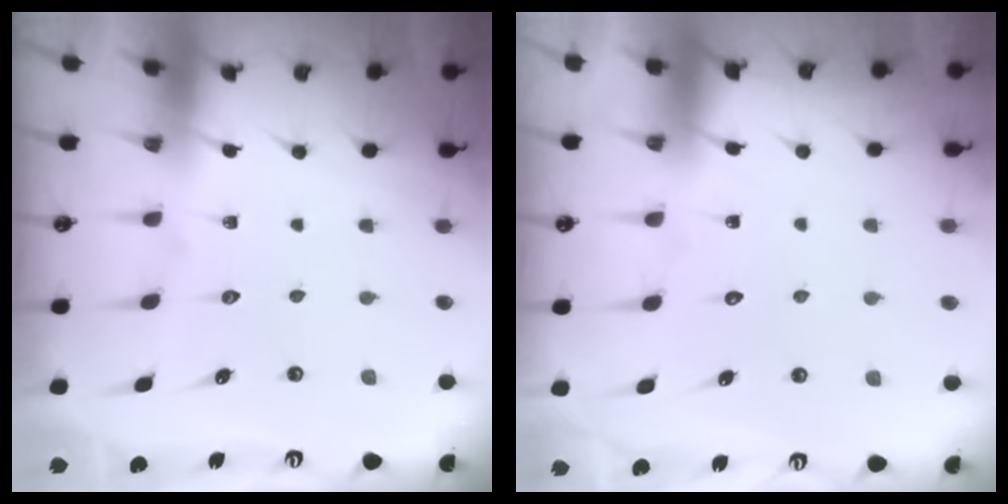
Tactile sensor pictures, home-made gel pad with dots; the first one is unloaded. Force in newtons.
{"total": 5.8, "press": 5.8, "slide": 0.5}